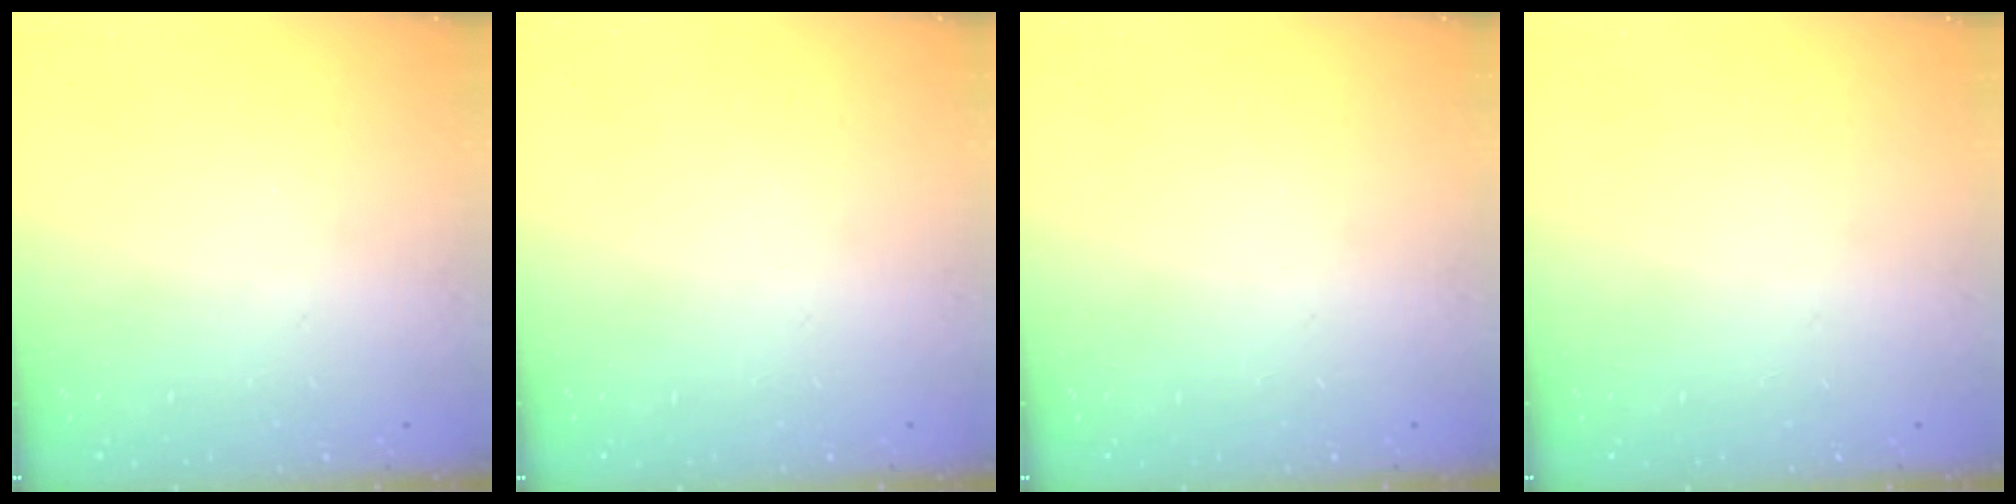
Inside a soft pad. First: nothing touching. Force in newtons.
{"total": 0.0}
{"total": 0.0}
{"total": 0.0}